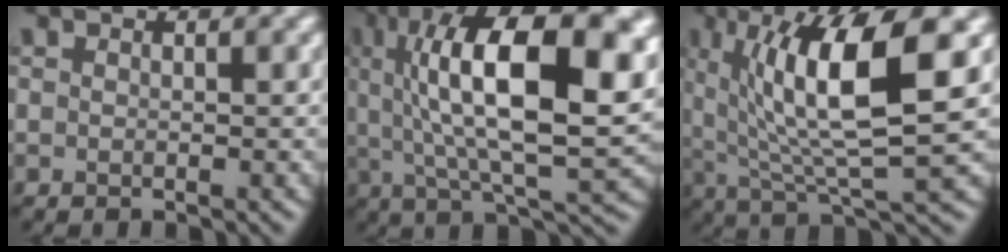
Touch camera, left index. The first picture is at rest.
{"total": 14.9, "force": [3.9, 5.1, 13.5], "torque": [-0.219, 0.011, 0.059]}
{"total": 10.6, "force": [2.7, 2.6, 9.9], "torque": [-0.159, -0.006, 0.055]}